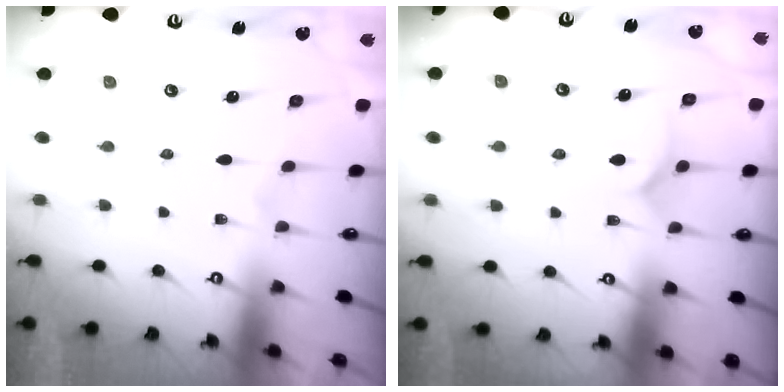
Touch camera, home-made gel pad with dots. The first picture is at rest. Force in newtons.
{"total": 7.2, "press": 7.2, "slide": 0.3}